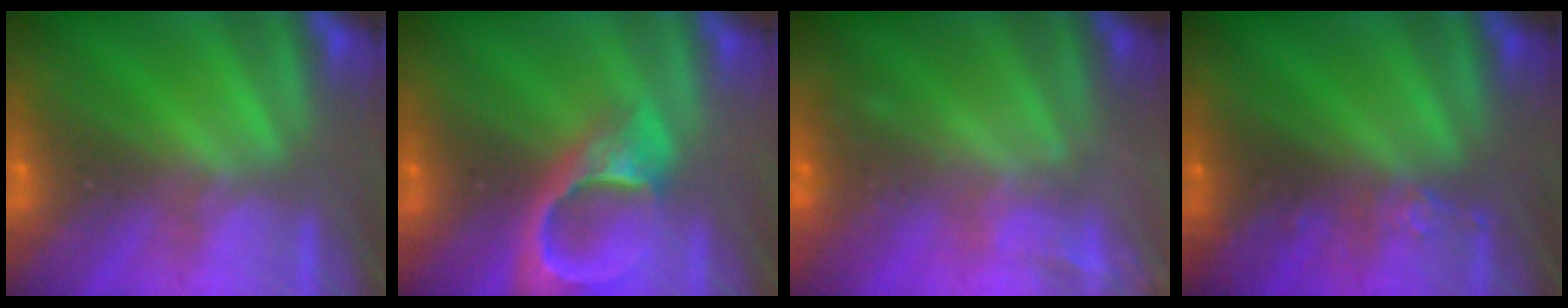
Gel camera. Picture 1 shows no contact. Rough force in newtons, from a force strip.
{"total": 5.1}
{"total": 2.1}
{"total": 2.4}